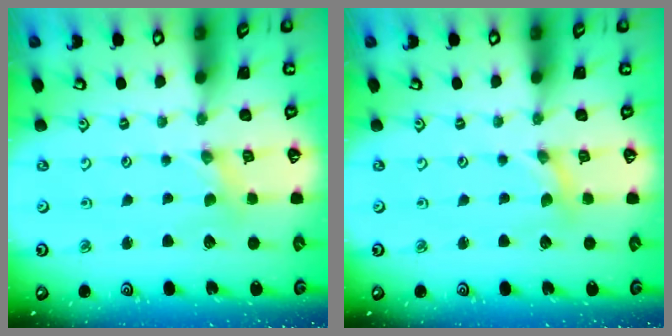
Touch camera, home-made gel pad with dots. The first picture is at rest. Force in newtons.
{"total": 0.0}